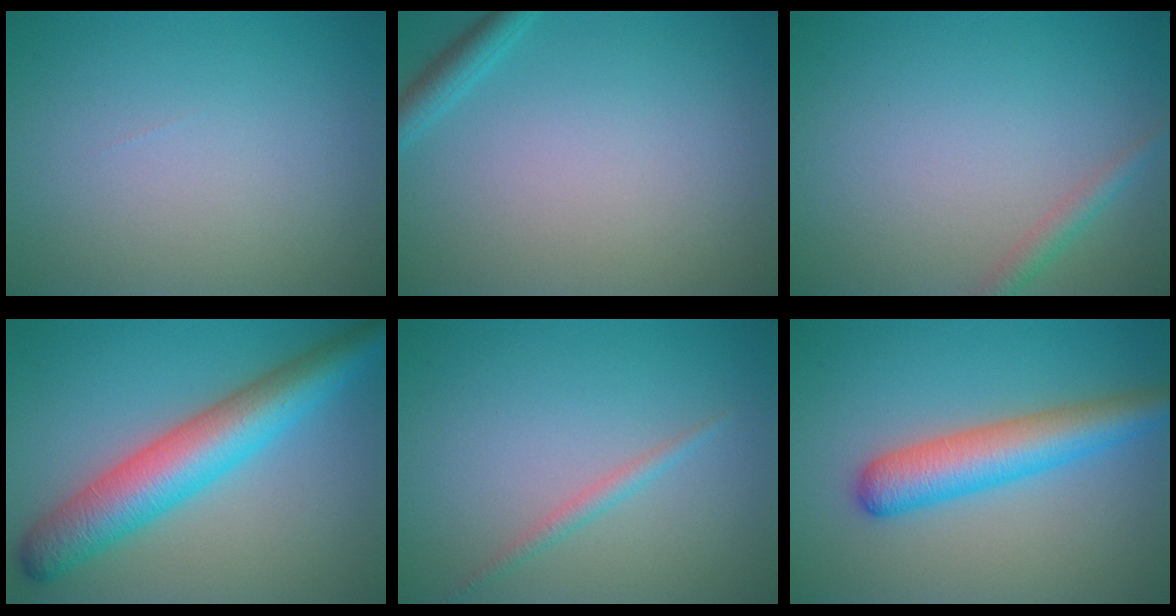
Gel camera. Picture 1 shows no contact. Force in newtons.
{"total": 1.7, "press": 1.7, "slide": 0.1}
{"total": 1.5, "press": 1.5, "slide": 0.0}
{"total": 8.1, "press": 8.1, "slide": 0.1}
{"total": 1.2, "press": 1.2, "slide": 0.0}
{"total": 5.5, "press": 5.5, "slide": 0.2}